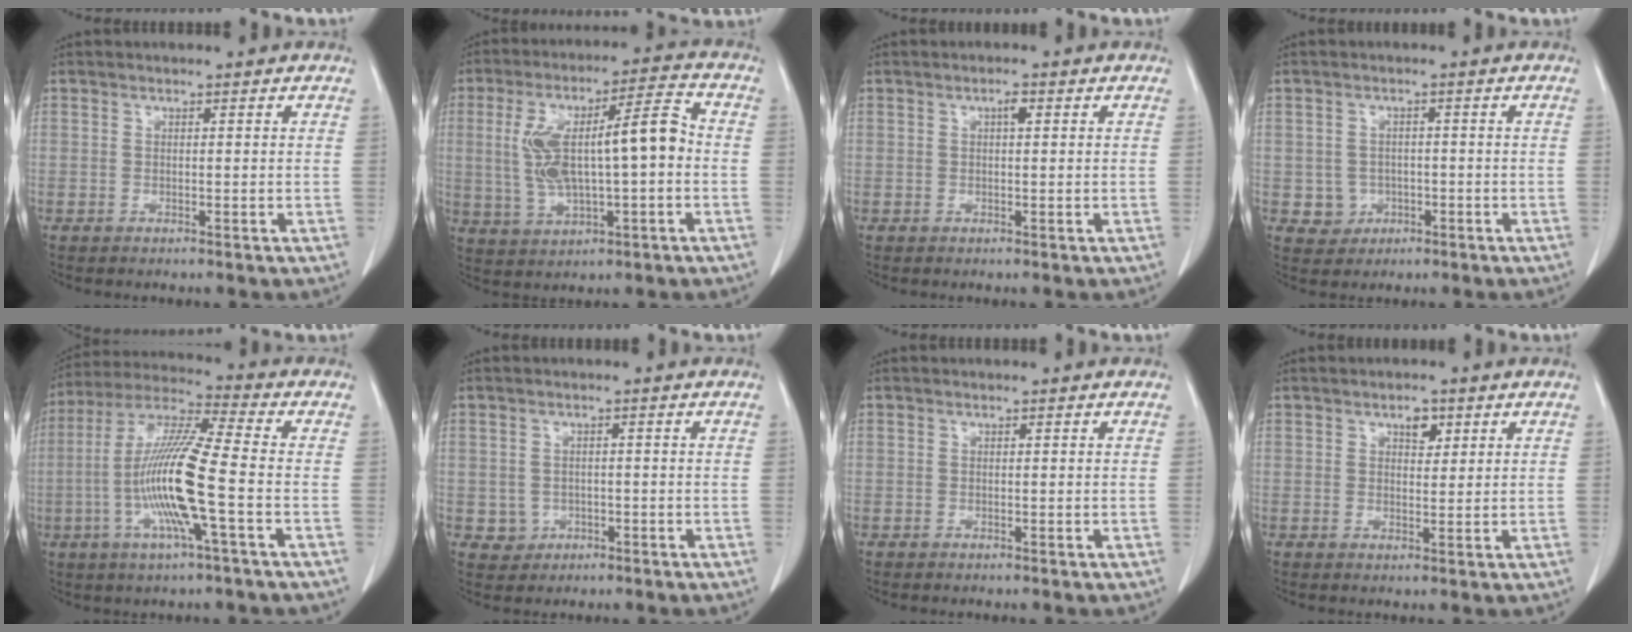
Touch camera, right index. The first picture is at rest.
{"total": 13.7, "force": [0.0, 3.5, 13.2], "torque": [-0.249, 0.033, 0.007]}
{"total": 1.3, "force": [0.5, 0.4, 1.2], "torque": [-0.020, 0.003, 0.006]}
{"total": 3.3, "force": [-0.6, 3.2, 0.2], "torque": [0.012, 0.011, 0.000]}
{"total": 14.5, "force": [-3.2, 0.2, 14.2], "torque": [-0.288, -0.005, -0.071]}
{"total": 2.6, "force": [-0.5, 2.5, 0.3], "torque": [0.009, 0.008, 0.002]}
{"total": 0.0}
{"total": 2.7, "force": [1.5, 1.4, 1.7], "torque": [-0.024, 0.000, 0.024]}